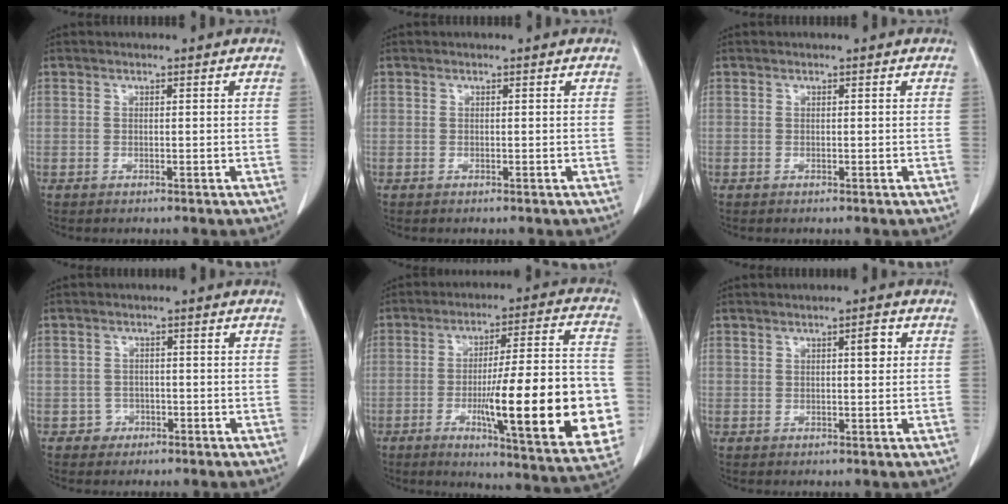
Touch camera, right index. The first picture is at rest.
{"total": 0.0}
{"total": 0.0}
{"total": 2.2, "force": [-0.9, 2.1, -0.2], "torque": [0.013, 0.012, -0.016]}
{"total": 24.0, "force": [-5.1, 2.8, 23.2], "torque": [-0.284, -0.003, -0.067]}
{"total": 2.4, "force": [1.0, 0.8, 2.1], "torque": [-0.030, 0.003, 0.016]}